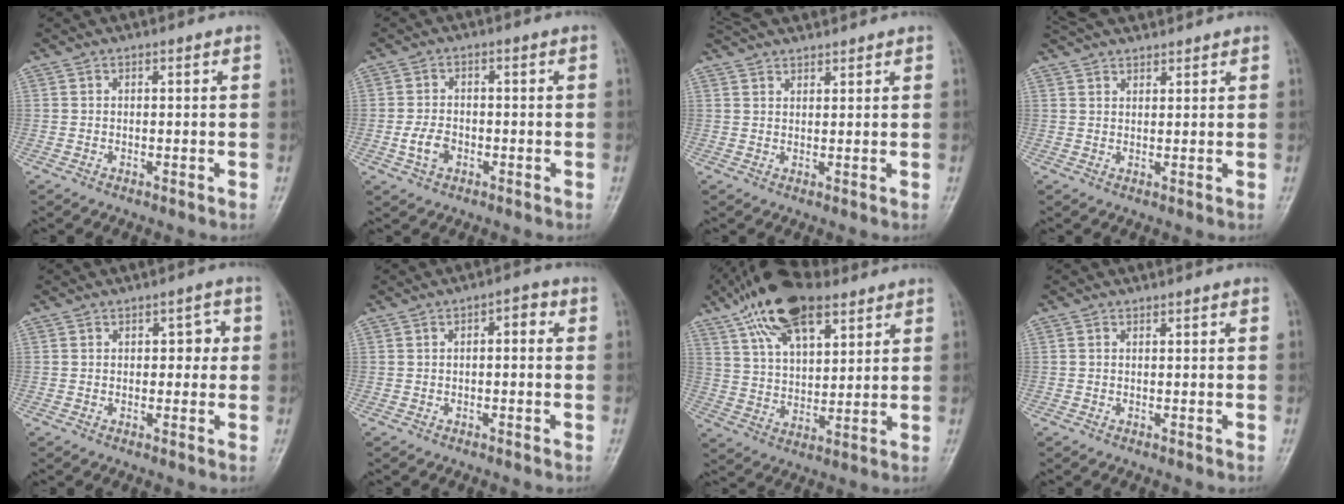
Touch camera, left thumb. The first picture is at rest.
{"total": 4.0, "force": [-1.5, 2.8, 2.5], "torque": [-0.046, 0.010, -0.029]}
{"total": 7.6, "force": [6.8, 2.1, 2.5], "torque": [-0.028, 0.015, 0.121]}
{"total": 7.8, "force": [7.0, 2.3, 2.7], "torque": [-0.030, 0.015, 0.123]}
{"total": 3.1, "force": [0.5, 2.1, 2.2], "torque": [-0.001, 0.004, -0.001]}
{"total": 2.9, "force": [0.4, 1.4, 2.5], "torque": [-0.027, 0.014, -0.002]}
{"total": 16.5, "force": [10.1, 7.6, 10.6], "torque": [-0.159, -0.021, 0.180]}
{"total": 0.0}